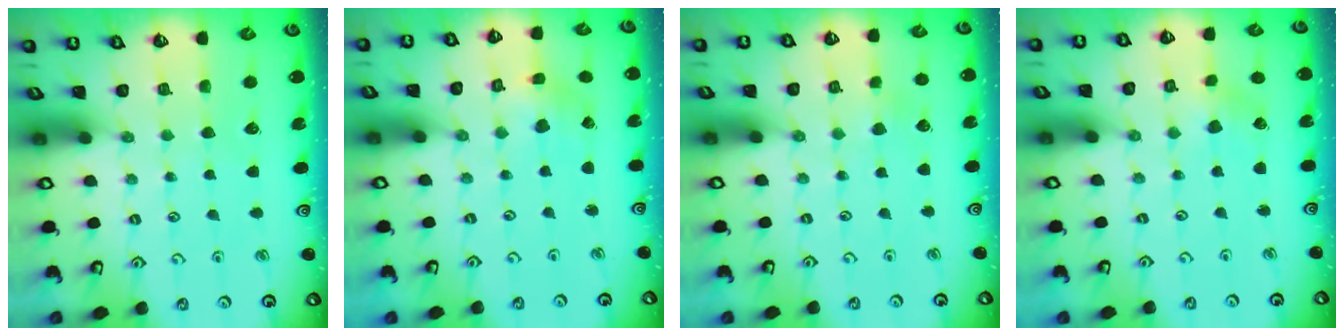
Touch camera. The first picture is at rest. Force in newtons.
{"total": 1.4, "press": 1.4, "slide": 0.4}
{"total": 1.7, "press": 1.7, "slide": 0.1}
{"total": 2.0, "press": 1.9, "slide": 0.6}